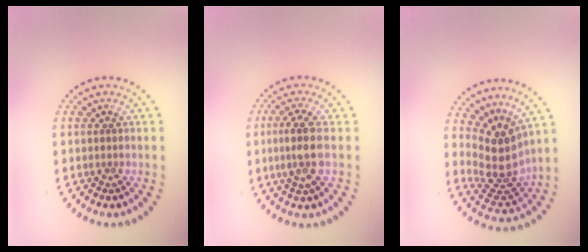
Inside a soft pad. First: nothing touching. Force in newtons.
{"total": 3.2, "press": 2.9, "slide": 1.3}
{"total": 4.4, "press": 3.3, "slide": 2.9}